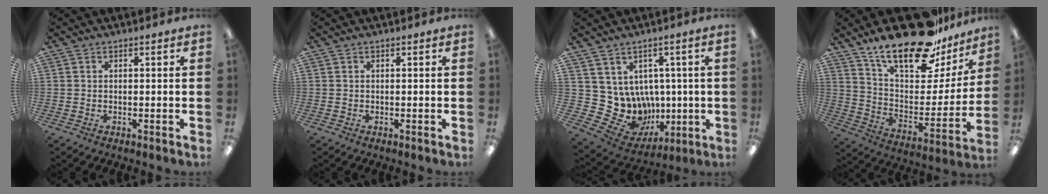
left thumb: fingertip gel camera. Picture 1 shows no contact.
{"total": 0.0}
{"total": 8.5, "force": [3.3, 7.6, 1.7], "torque": [-0.069, -0.041, 0.080]}
{"total": 23.5, "force": [18.4, 8.4, 12.0], "torque": [-0.179, -0.126, 0.314]}